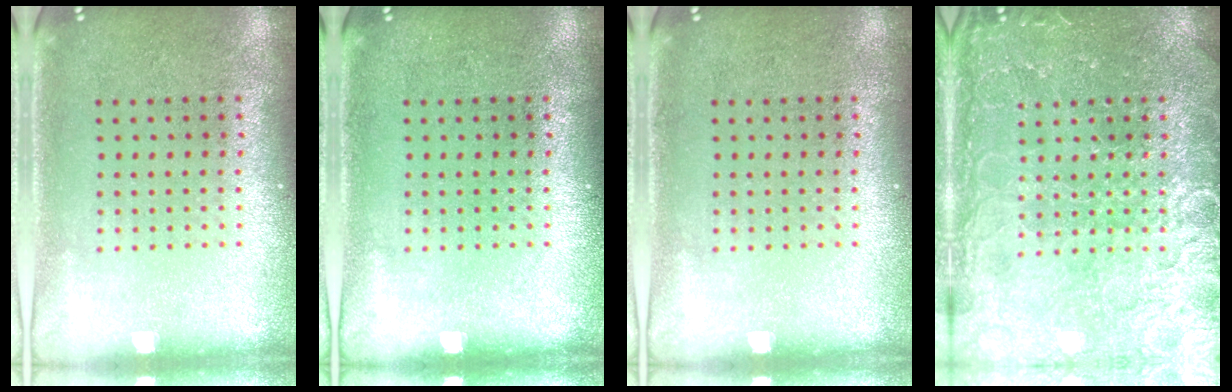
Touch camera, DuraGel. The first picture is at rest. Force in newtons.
{"total": 0.0}
{"total": 0.0}
{"total": 4.1, "press": 4.0, "slide": 0.4}